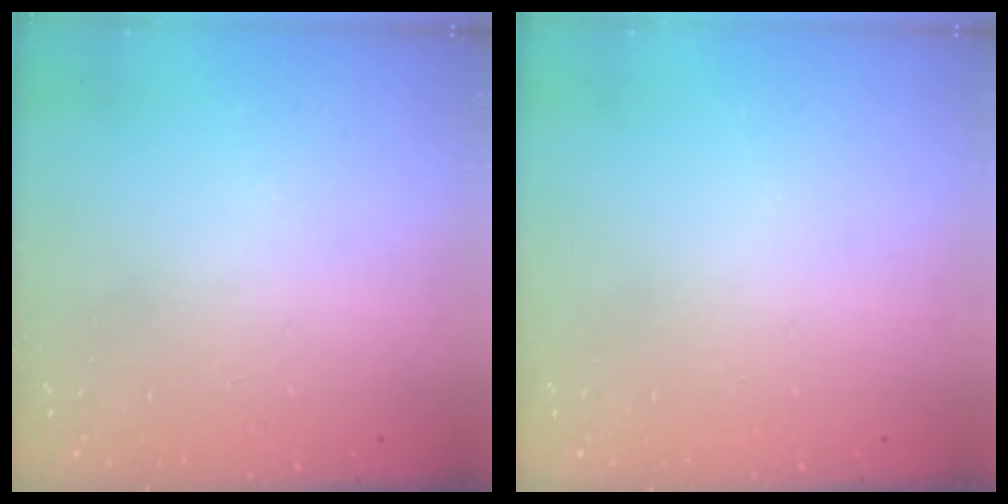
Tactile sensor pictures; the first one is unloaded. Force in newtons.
{"total": 0.0}